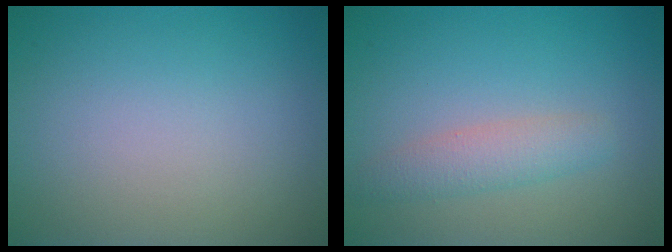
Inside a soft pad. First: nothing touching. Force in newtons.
{"total": 2.5, "press": 2.5, "slide": 0.1}